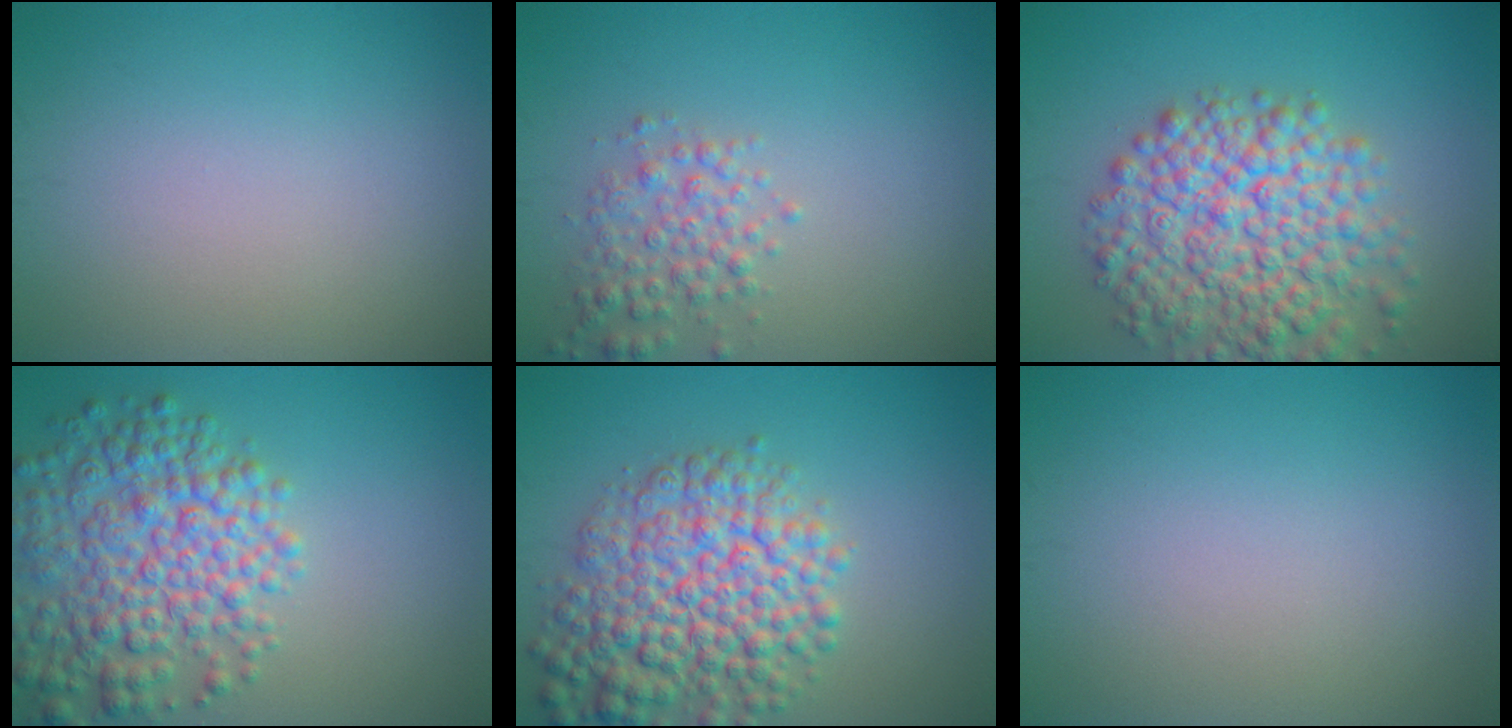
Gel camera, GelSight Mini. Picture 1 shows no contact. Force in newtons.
{"total": 2.7, "press": 2.7, "slide": 0.0}
{"total": 9.0, "press": 9.0, "slide": 0.4}
{"total": 7.4, "press": 7.4, "slide": 0.3}
{"total": 8.4, "press": 8.4, "slide": 0.3}
{"total": 0.0}